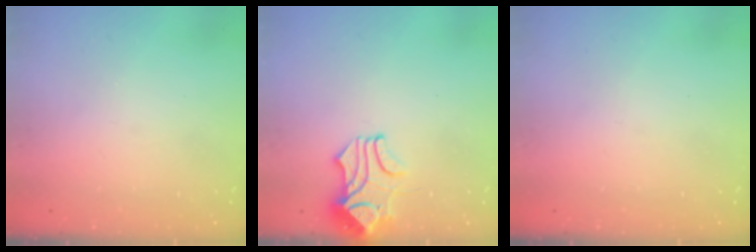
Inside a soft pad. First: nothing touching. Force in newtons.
{"total": 1.9, "press": 1.5, "slide": 1.1}
{"total": 0.0}